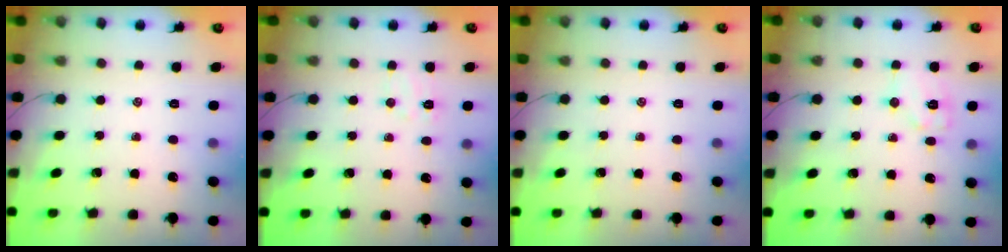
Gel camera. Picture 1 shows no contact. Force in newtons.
{"total": 5.2, "press": 5.0, "slide": 1.2}
{"total": 0.0}
{"total": 7.3, "press": 7.2, "slide": 0.4}